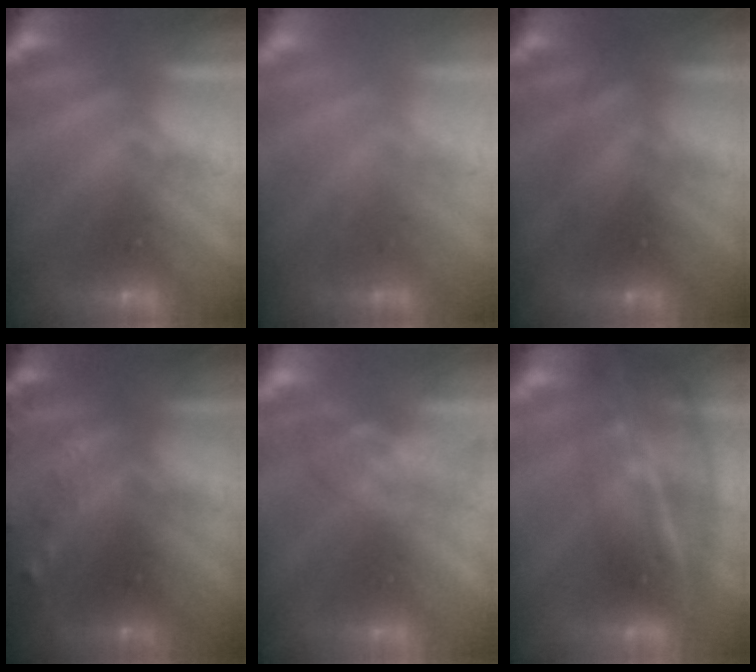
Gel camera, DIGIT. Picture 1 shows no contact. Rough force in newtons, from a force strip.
{"total": 2.1}
{"total": 2.5}
{"total": 5.6}
{"total": 2.7}
{"total": 7.7}